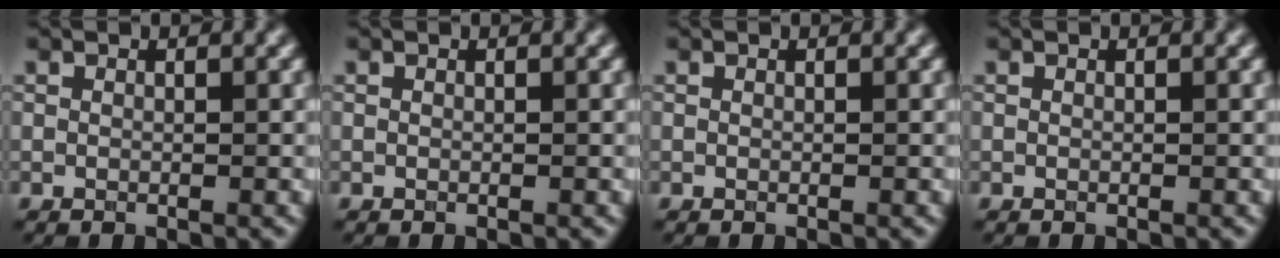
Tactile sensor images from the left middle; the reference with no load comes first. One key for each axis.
{"total": 0.0}
{"total": 0.0}
{"total": 0.0}